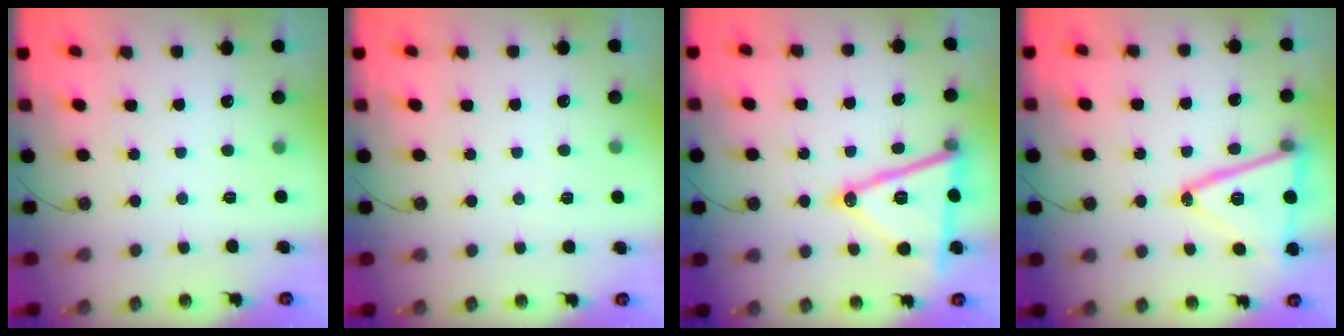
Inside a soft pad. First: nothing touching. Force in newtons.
{"total": 3.4, "press": 2.6, "slide": 2.1}
{"total": 18.1, "press": 17.8, "slide": 3.7}
{"total": 18.7, "press": 18.4, "slide": 3.4}